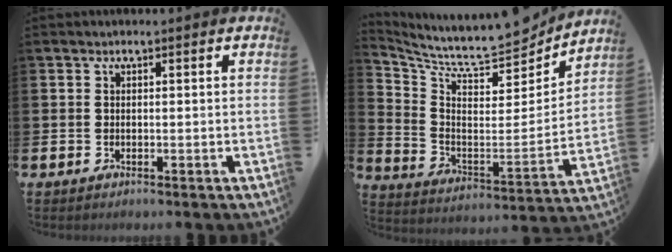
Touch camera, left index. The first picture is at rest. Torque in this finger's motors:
{"motor_torque": [0.83, -1.31, 0.59, 0.17]}